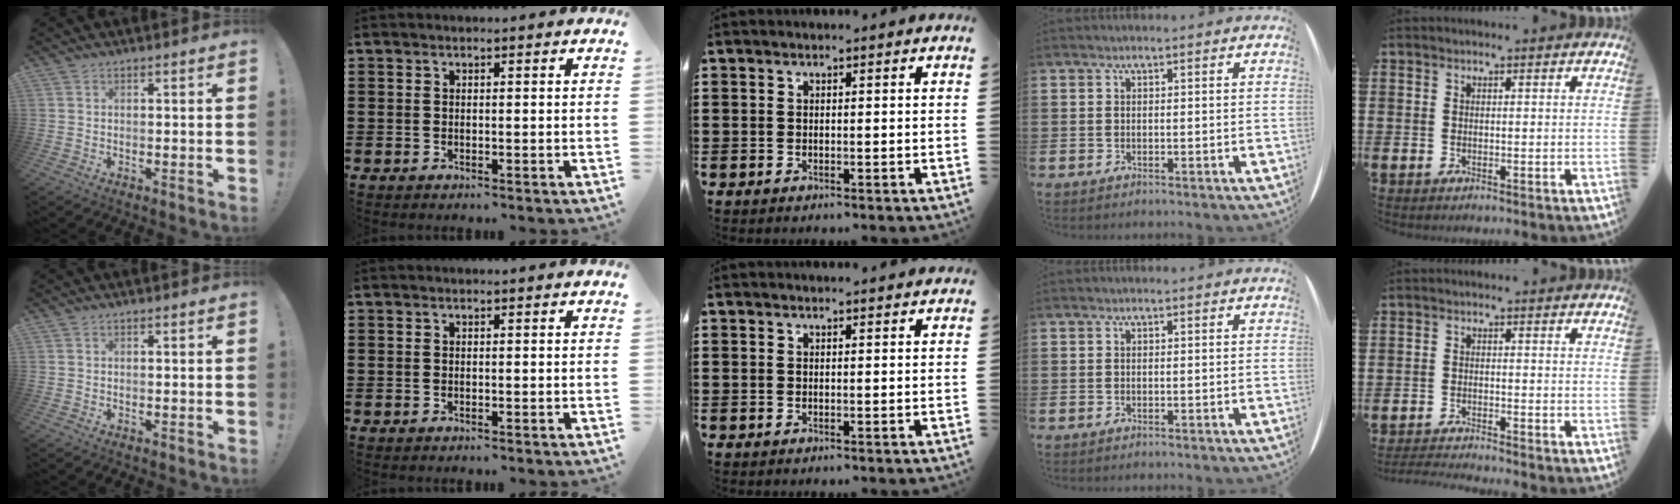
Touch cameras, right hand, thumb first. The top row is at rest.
{"middle": {"total": 0.5, "force": [0.5, 0.0, 0.1], "torque": [0.003, -0.003, 0.008]}, "little": {"total": 1.7, "force": [-1.6, -0.2, 0.3], "torque": [-0.004, 0.001, -0.033]}}